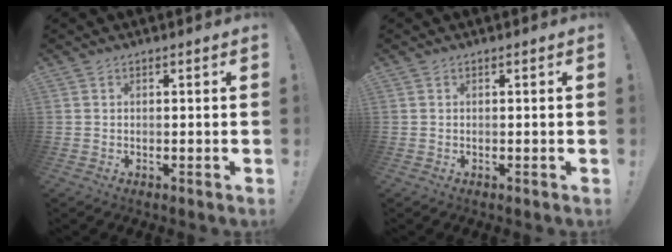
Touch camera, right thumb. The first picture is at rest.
{"total": 0.0}